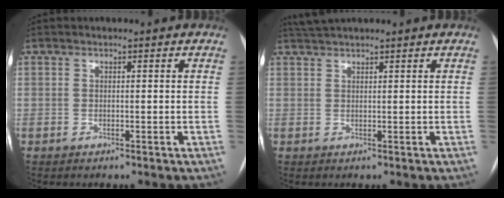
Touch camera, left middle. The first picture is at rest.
{"total": 3.5, "force": [3.2, 0.2, 1.3], "torque": [-0.024, 0.032, 0.061]}